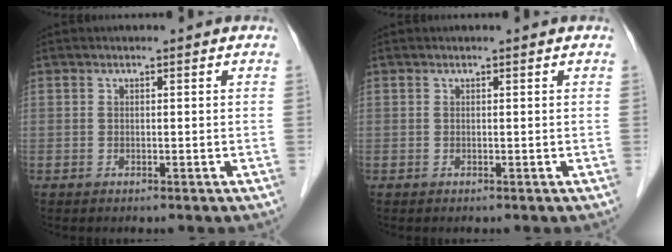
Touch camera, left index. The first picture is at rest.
{"total": 0.0}